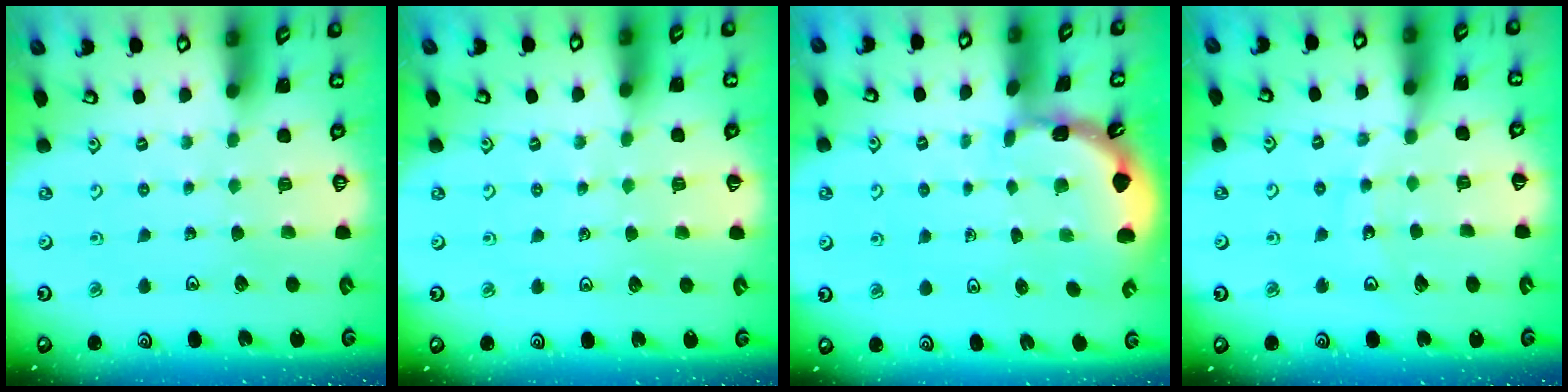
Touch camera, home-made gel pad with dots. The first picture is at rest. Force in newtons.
{"total": 2.1, "press": 2.0, "slide": 0.5}
{"total": 1.6, "press": 1.6, "slide": 0.1}
{"total": 10.3, "press": 10.3, "slide": 1.3}